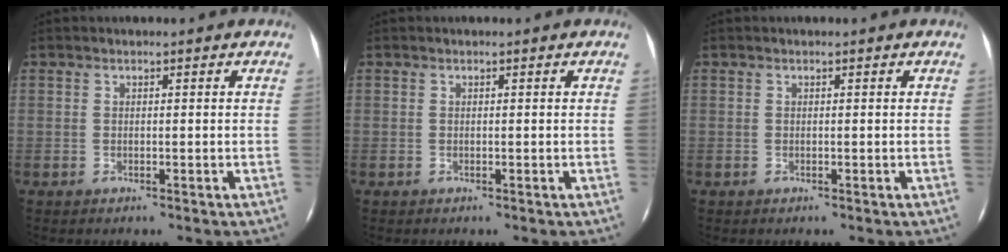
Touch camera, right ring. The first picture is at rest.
{"total": 0.0}
{"total": 0.0}